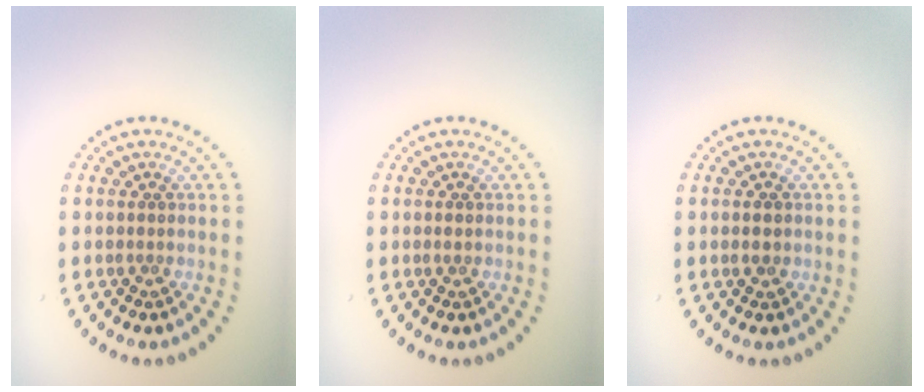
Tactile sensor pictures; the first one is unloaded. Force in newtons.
{"total": 0.6, "press": 0.6, "slide": 0.1}
{"total": 1.8, "press": 1.8, "slide": 0.1}